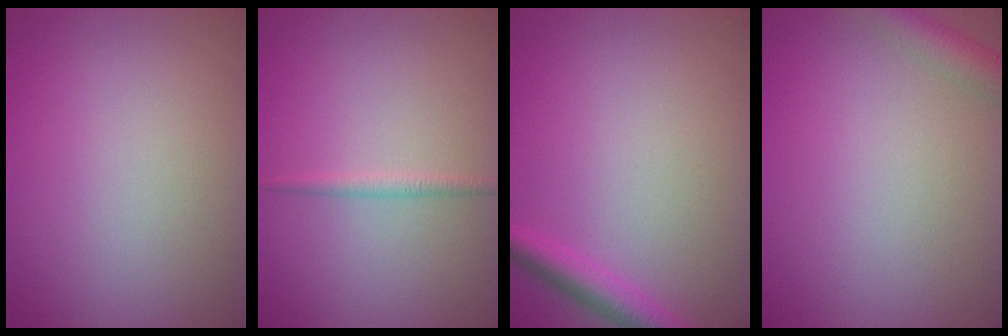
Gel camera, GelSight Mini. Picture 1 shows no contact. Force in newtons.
{"total": 1.1, "press": 1.1, "slide": 0.1}
{"total": 2.7, "press": 2.7, "slide": 0.2}
{"total": 2.7, "press": 2.7, "slide": 0.1}